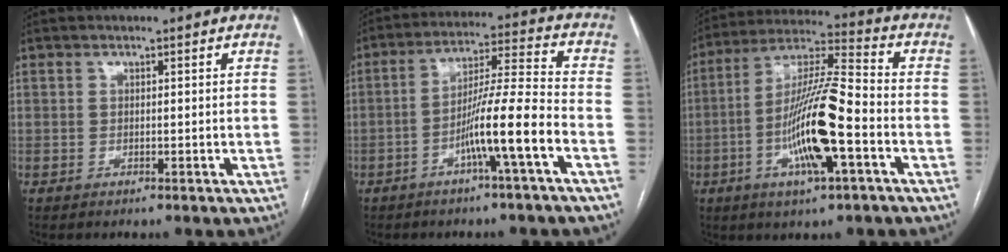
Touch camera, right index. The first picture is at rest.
{"total": 10.3, "force": [-4.5, -1.1, 9.2], "torque": [-0.166, 0.011, -0.078]}
{"total": 15.1, "force": [-4.6, 1.5, 14.3], "torque": [-0.276, 0.000, -0.083]}